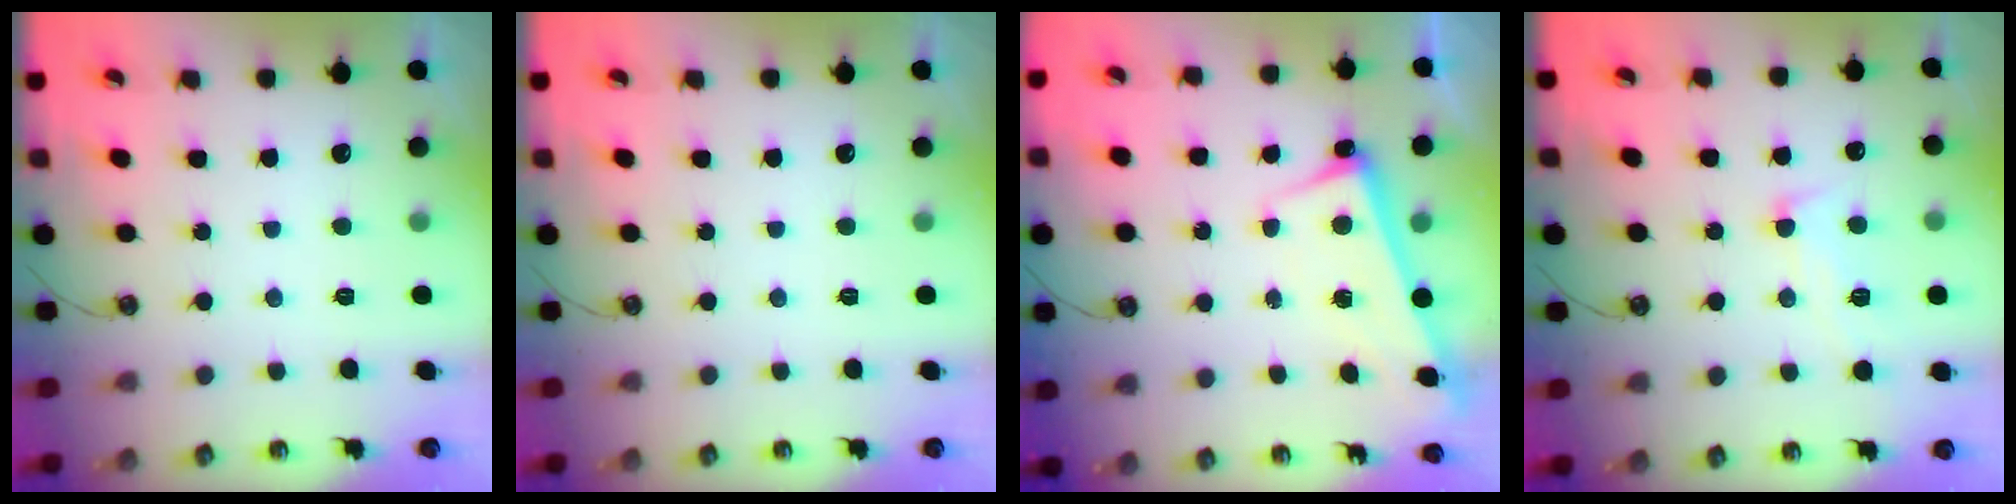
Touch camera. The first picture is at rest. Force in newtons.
{"total": 0.0}
{"total": 2.6, "press": 2.5, "slide": 0.9}
{"total": 5.5, "press": 5.5, "slide": 1.0}